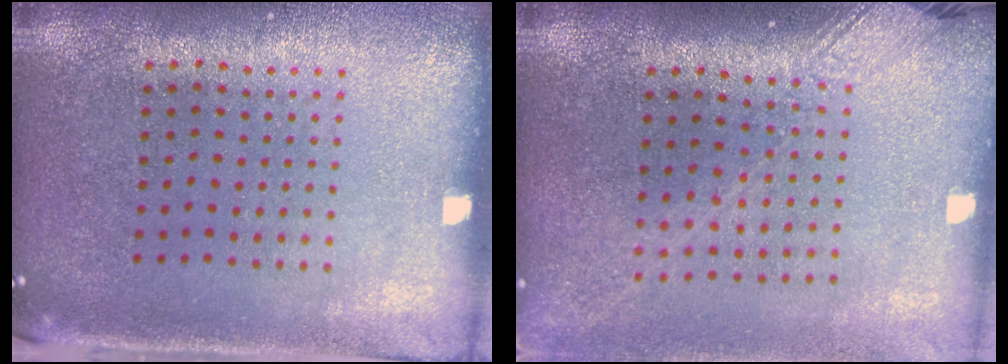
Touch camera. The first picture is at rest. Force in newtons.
{"total": 1.8, "press": 1.4, "slide": 1.1}